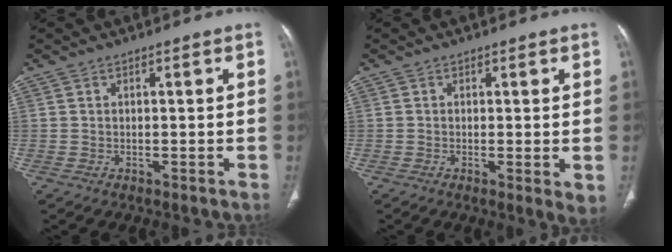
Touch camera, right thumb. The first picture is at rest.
{"total": 3.3, "force": [-0.3, 0.8, 3.2], "torque": [-0.051, -0.013, -0.010]}